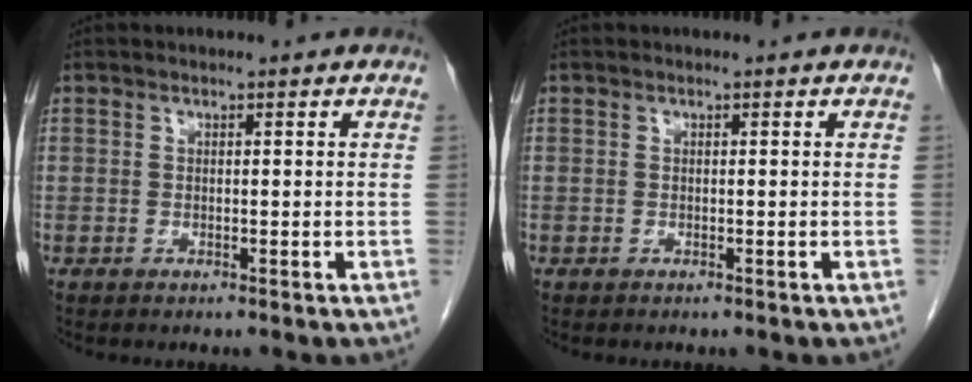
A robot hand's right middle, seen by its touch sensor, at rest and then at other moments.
{"total": 0.0}